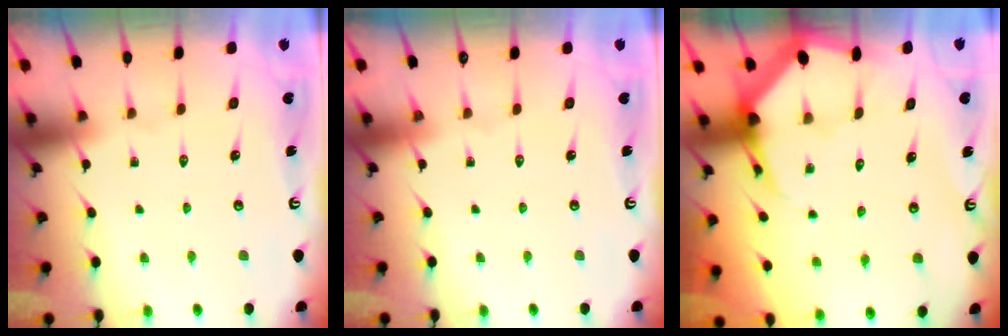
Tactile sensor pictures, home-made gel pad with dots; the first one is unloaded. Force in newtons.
{"total": 0.0}
{"total": 5.2, "press": 5.1, "slide": 0.8}